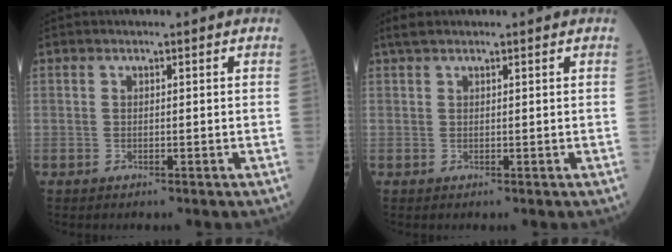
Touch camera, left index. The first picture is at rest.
{"total": 2.1, "force": [1.8, 0.4, 1.1], "torque": [-0.021, 0.020, 0.031]}